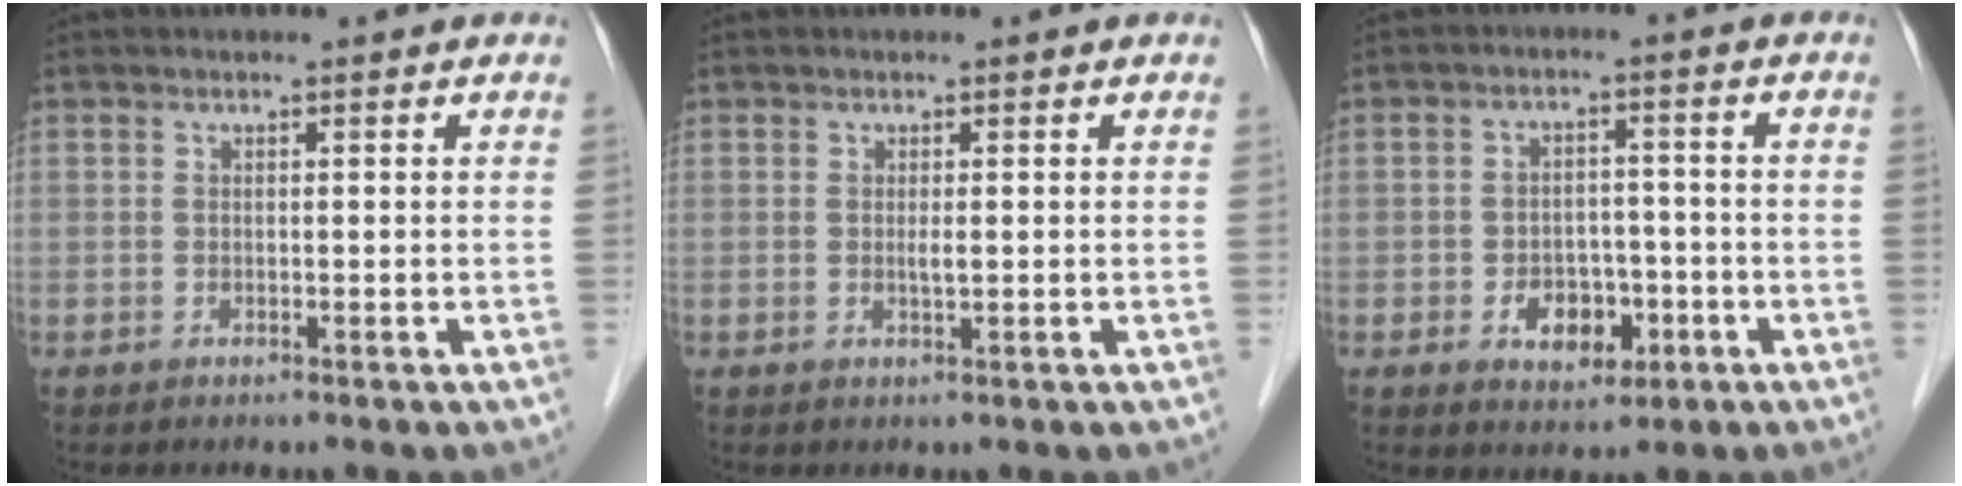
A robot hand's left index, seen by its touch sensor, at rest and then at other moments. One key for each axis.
{"total": 0.9, "fx": 0.1, "fy": 0.1, "fz": 0.9, "tx": -0.020, "ty": -0.002, "tz": 0.000}
{"total": 5.9, "fx": -2.3, "fy": 4.0, "fz": 3.7, "tx": -0.059, "ty": 0.009, "tz": -0.028}